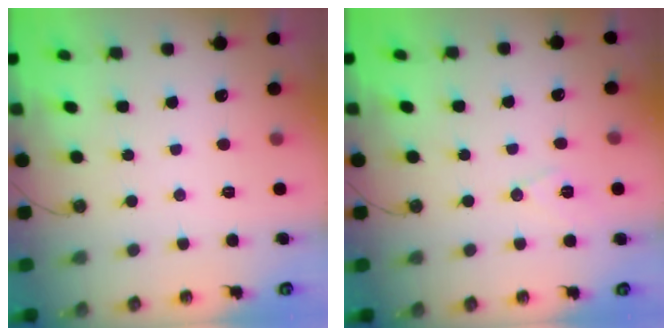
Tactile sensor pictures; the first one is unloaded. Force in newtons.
{"total": 8.0, "press": 6.9, "slide": 4.1}